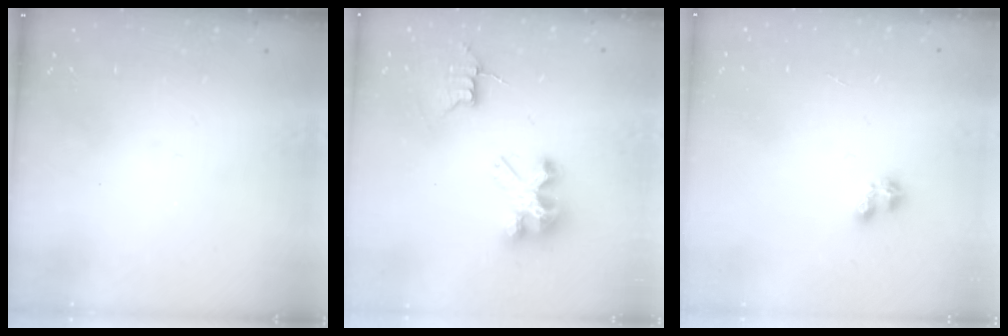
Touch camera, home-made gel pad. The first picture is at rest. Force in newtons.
{"total": 7.3, "press": 7.3, "slide": 0.6}
{"total": 2.8, "press": 2.8, "slide": 0.5}